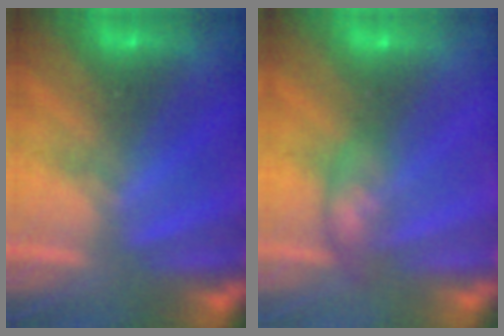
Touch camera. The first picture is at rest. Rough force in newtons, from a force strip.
{"total": 2.3}